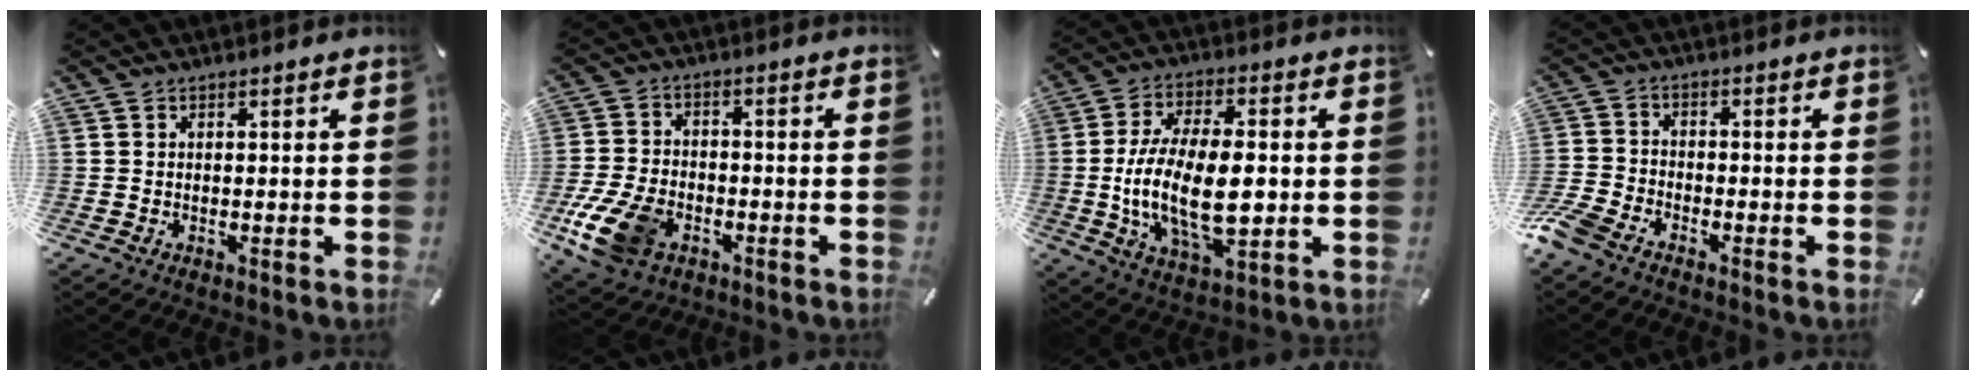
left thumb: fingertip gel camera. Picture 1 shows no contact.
{"total": 11.9, "force": [-5.5, 7.6, 7.2], "torque": [-0.158, 0.022, -0.100]}
{"total": 18.0, "force": [-1.2, 9.1, 15.5], "torque": [-0.305, -0.009, -0.024]}
{"total": 5.0, "force": [-4.0, 2.0, 2.2], "torque": [-0.072, 0.003, -0.086]}